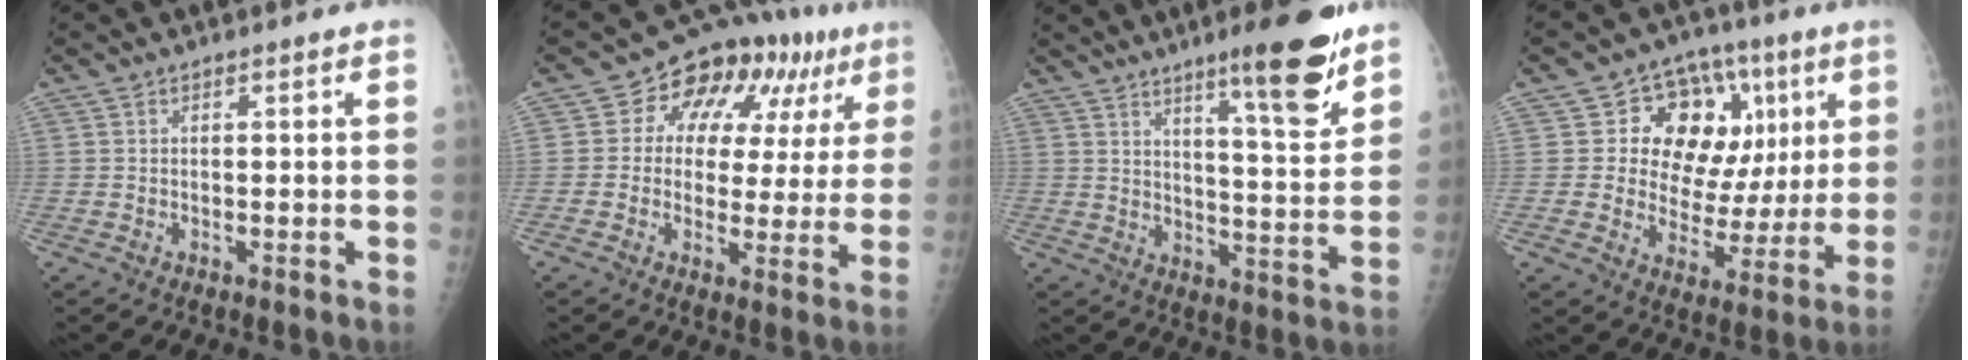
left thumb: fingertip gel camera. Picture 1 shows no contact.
{"total": 15.1, "force": [5.7, 10.0, 9.9], "torque": [-0.077, 0.015, 0.073]}
{"total": 13.6, "force": [9.2, 1.9, 9.8], "torque": [-0.122, -0.064, 0.140]}
{"total": 16.0, "force": [5.0, 11.9, 9.5], "torque": [-0.070, 0.006, 0.079]}